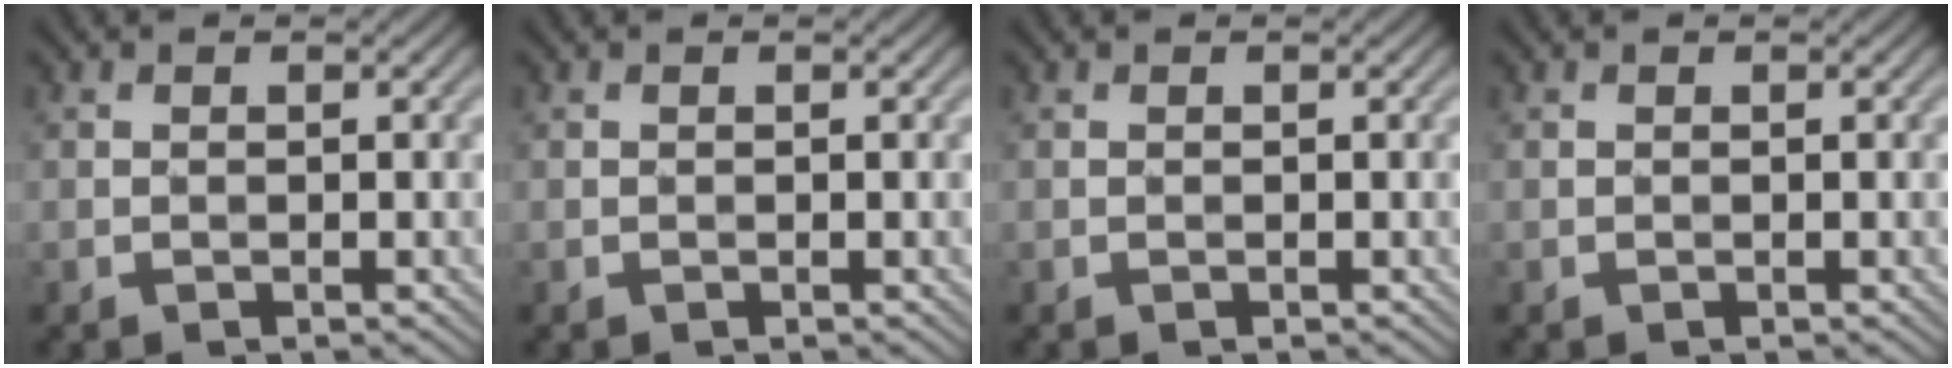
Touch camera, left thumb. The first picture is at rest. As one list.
[{"total": 0.0}, {"total": 0.0}, {"total": 0.0}]